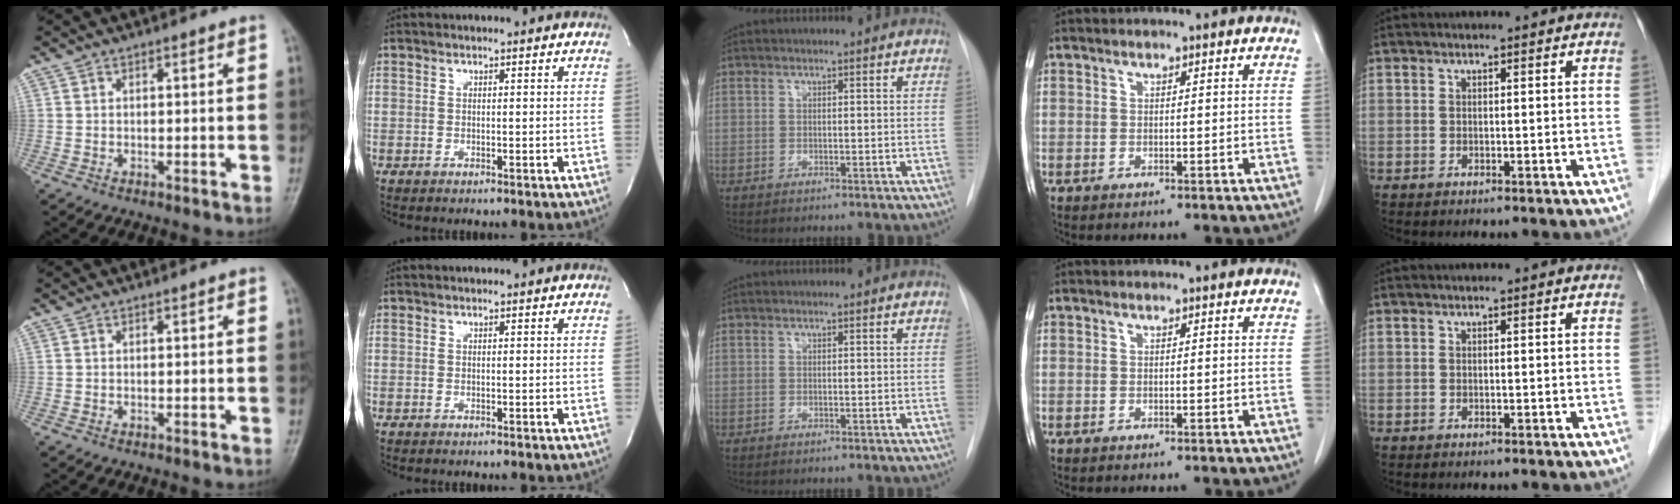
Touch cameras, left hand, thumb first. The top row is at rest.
{}